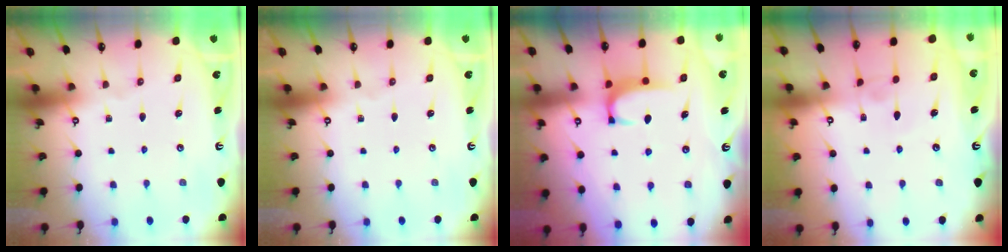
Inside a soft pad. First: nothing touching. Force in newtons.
{"total": 0.0}
{"total": 1.7, "press": 1.6, "slide": 0.5}
{"total": 4.1, "press": 4.1, "slide": 0.2}